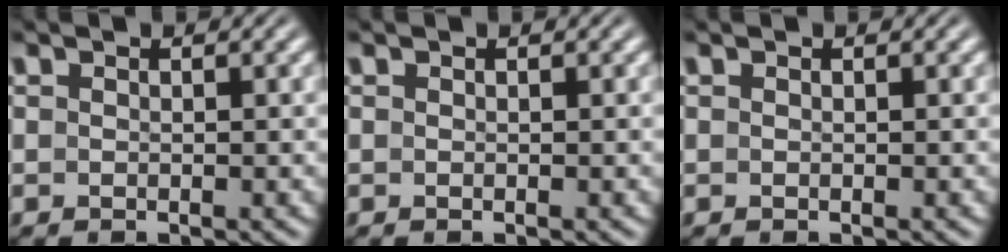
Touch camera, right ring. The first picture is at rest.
{"total": 0.0}
{"total": 0.0}